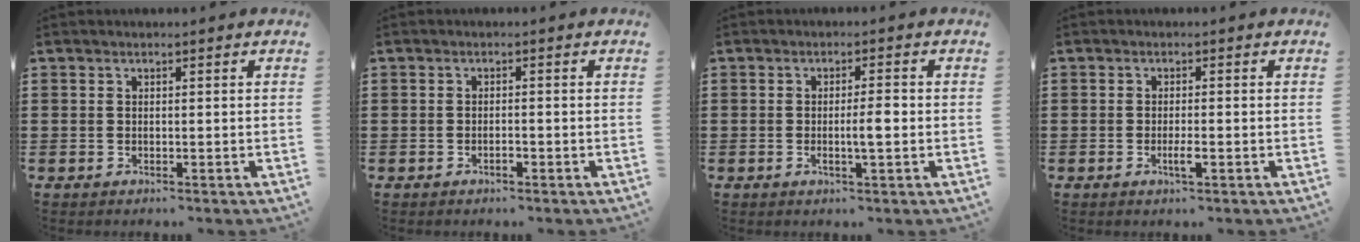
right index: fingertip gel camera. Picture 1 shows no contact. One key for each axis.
{"total": 1.3, "fx": -0.8, "fy": 0.4, "fz": 0.9, "tx": -0.021, "ty": -0.004, "tz": -0.013}
{"total": 3.0, "fx": -0.5, "fy": 0.3, "fz": 3.0, "tx": -0.053, "ty": -0.002, "tz": -0.010}
{"total": 2.2, "fx": -0.9, "fy": 0.3, "fz": 2.0, "tx": -0.042, "ty": -0.003, "tz": -0.019}